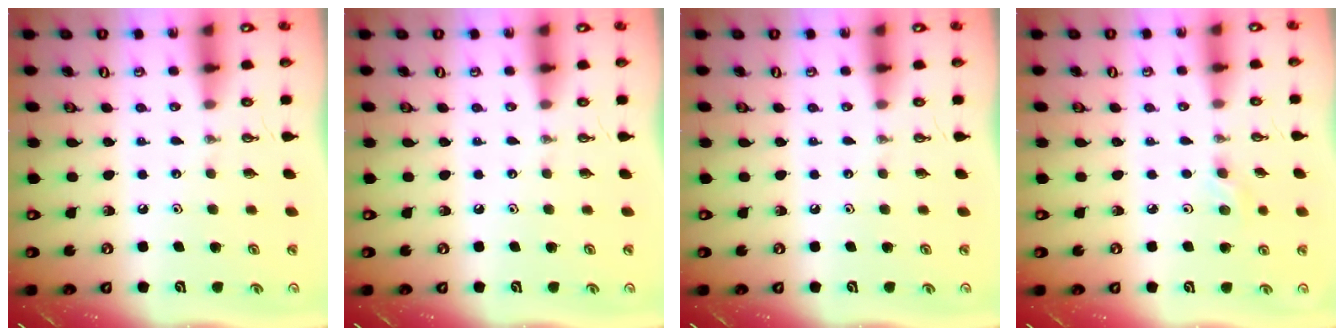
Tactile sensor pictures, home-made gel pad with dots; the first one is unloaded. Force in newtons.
{"total": 0.0}
{"total": 0.0}
{"total": 2.6, "press": 2.5, "slide": 0.8}